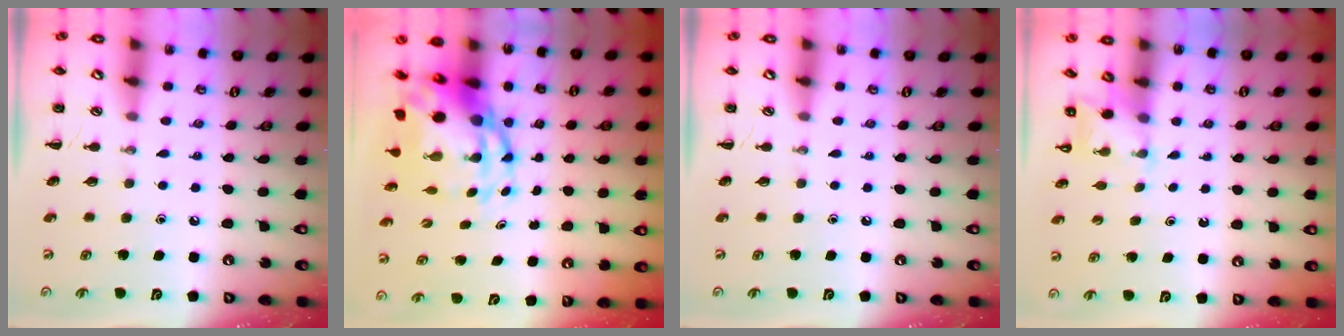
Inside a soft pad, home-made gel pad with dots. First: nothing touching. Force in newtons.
{"total": 10.1, "press": 9.7, "slide": 2.9}
{"total": 0.0}
{"total": 2.7, "press": 2.6, "slide": 0.9}